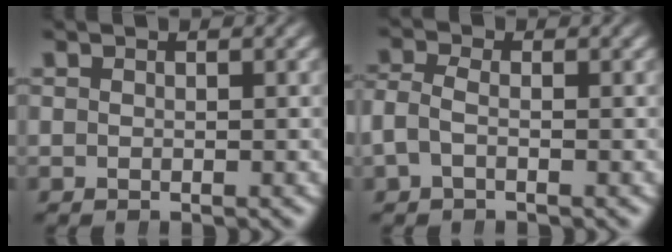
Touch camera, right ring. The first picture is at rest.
{"total": 2.2, "force": [-0.5, 1.4, 1.6], "torque": [-0.049, -0.011, -0.005]}